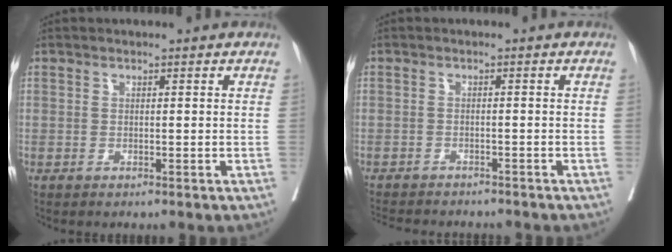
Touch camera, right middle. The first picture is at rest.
{"total": 9.7, "force": [-8.9, 2.2, 3.2], "torque": [-0.056, -0.008, -0.120]}